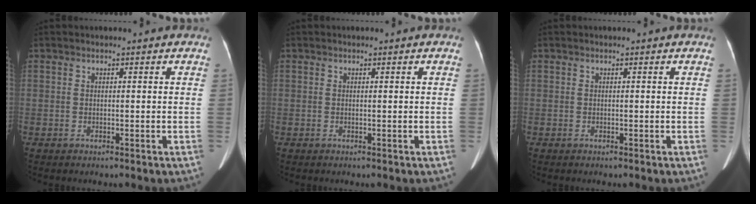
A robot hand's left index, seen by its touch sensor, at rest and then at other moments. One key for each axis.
{"total": 0.0}
{"total": 0.0}